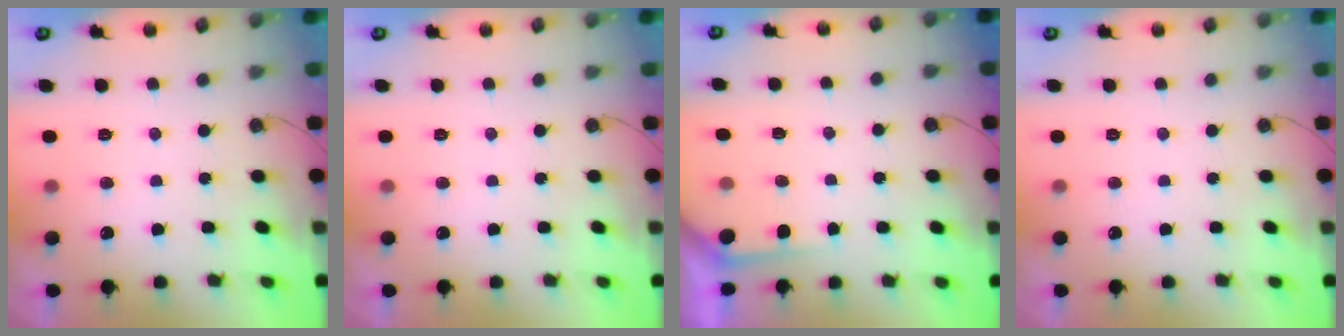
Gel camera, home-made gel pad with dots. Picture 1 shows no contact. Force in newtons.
{"total": 0.0}
{"total": 2.7, "press": 2.7, "slide": 0.3}
{"total": 0.0}